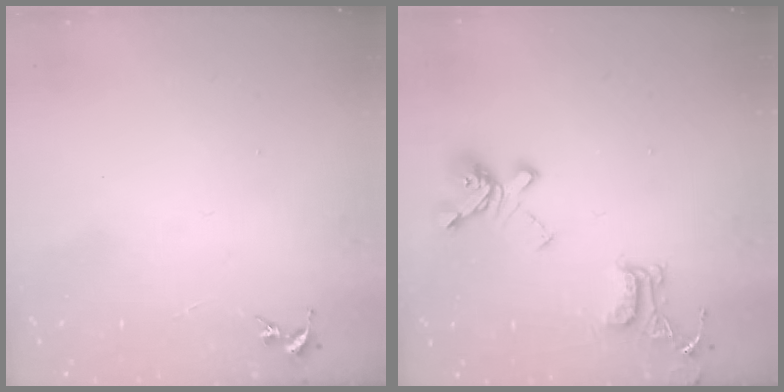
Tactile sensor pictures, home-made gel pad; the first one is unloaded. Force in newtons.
{"total": 18.4, "press": 18.3, "slide": 1.8}